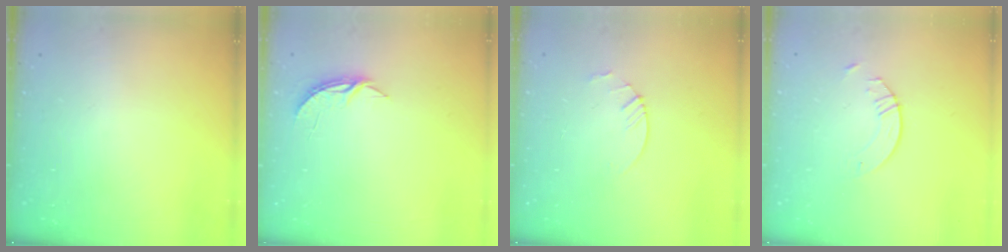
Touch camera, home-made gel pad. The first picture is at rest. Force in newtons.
{"total": 4.2, "press": 4.2, "slide": 0.3}
{"total": 3.0, "press": 2.9, "slide": 0.3}
{"total": 2.9, "press": 2.9, "slide": 0.3}